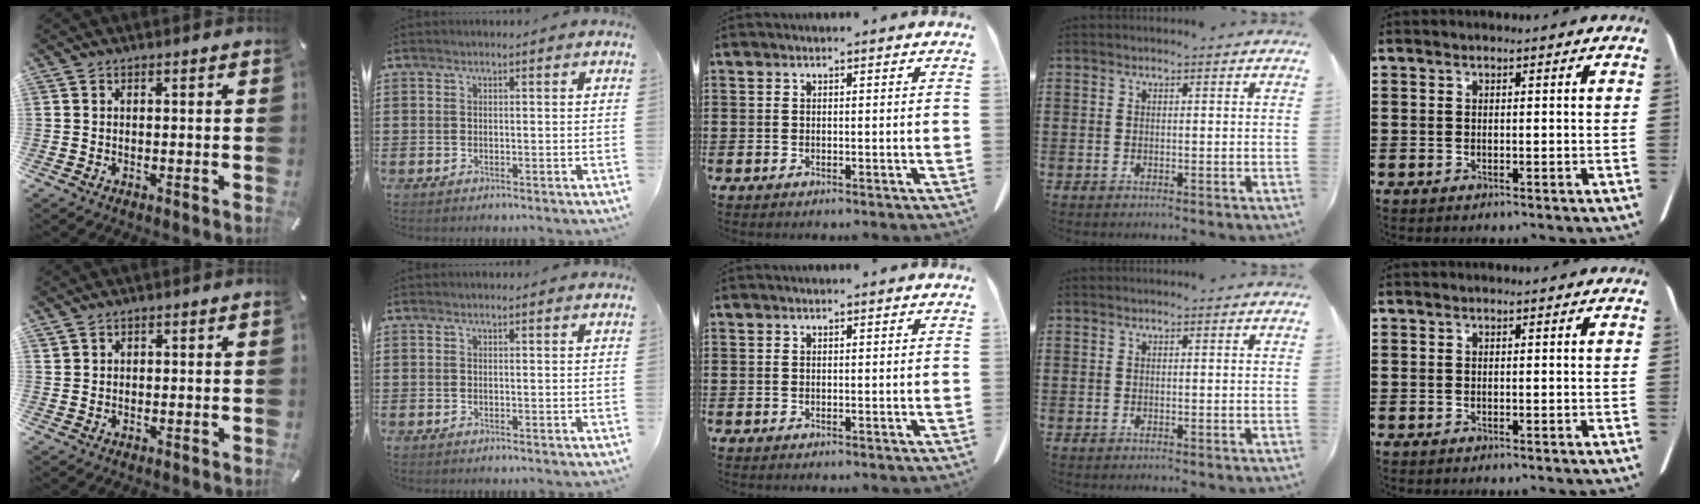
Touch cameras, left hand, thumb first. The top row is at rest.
{"thumb": {"total": 1.1, "force": [0.8, 0.7, 0.3], "torque": [-0.005, 0.000, 0.016]}}